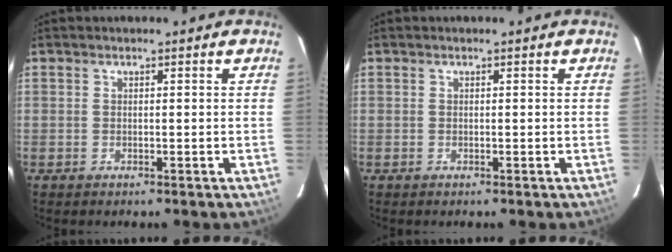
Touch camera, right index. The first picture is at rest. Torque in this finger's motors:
{"motor_torque": [0.00, 0.00, 0.00, 0.01]}